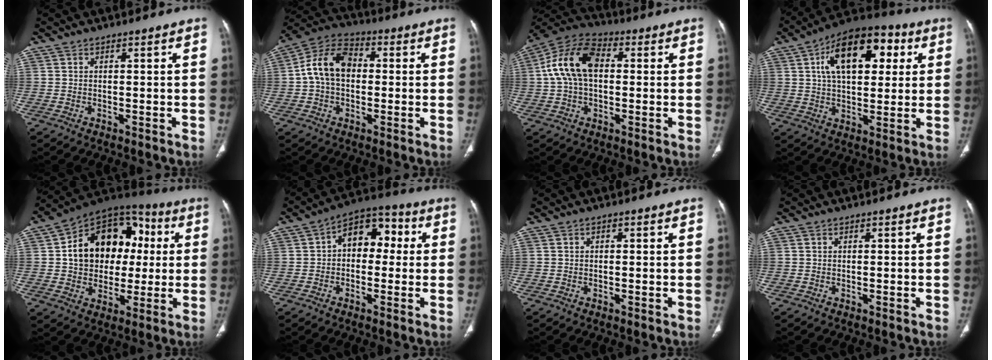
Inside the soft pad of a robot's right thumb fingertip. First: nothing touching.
{"total": 11.4, "force": [0.4, 7.9, 8.3], "torque": [-0.143, 0.031, -0.004]}
{"total": 13.7, "force": [1.7, 8.6, 10.5], "torque": [-0.202, 0.033, 0.021]}
{"total": 18.6, "force": [5.8, 10.0, 14.5], "torque": [-0.193, 0.009, 0.085]}
{"total": 20.4, "force": [2.2, 15.2, 13.5], "torque": [-0.172, 0.033, 0.035]}
{"total": 10.4, "force": [1.2, 7.0, 7.7], "torque": [-0.077, 0.034, 0.006]}
{"total": 0.7, "force": [0.2, 0.4, 0.5], "torque": [-0.011, 0.006, 0.004]}
{"total": 0.0}